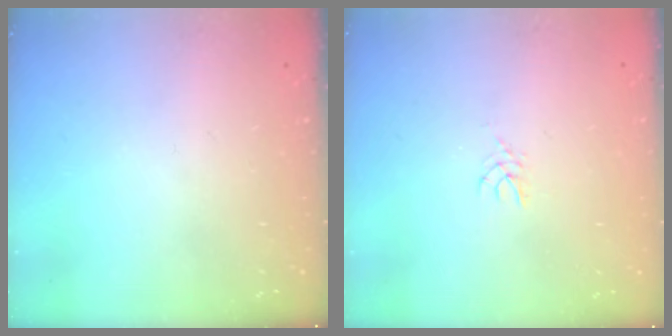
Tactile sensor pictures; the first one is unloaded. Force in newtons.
{"total": 2.5, "press": 2.4, "slide": 0.4}